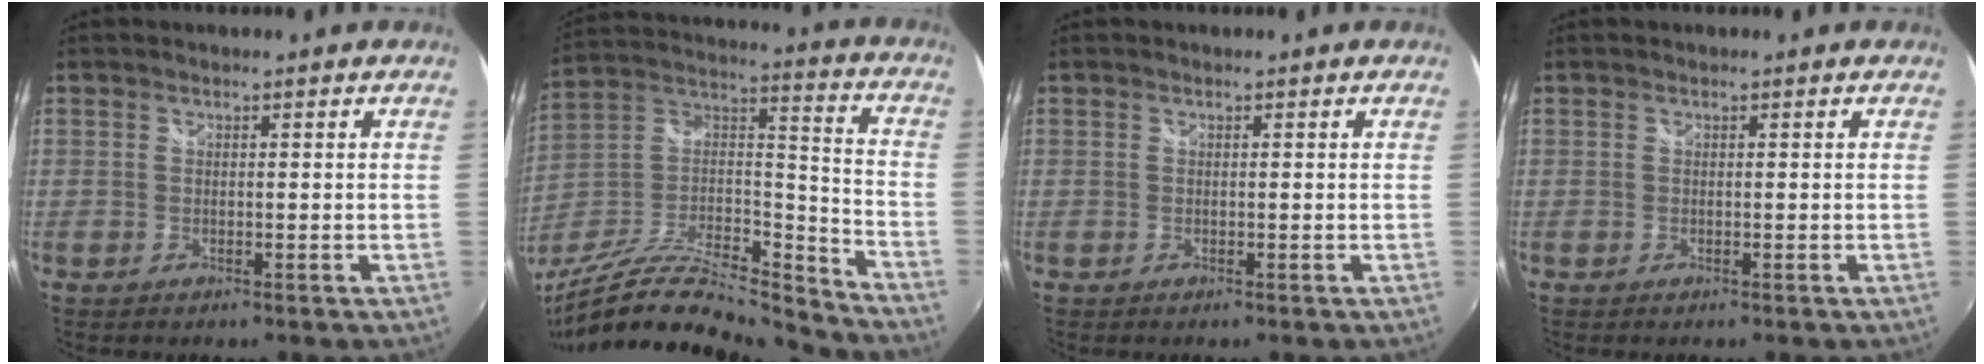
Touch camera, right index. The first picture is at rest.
{"total": 23.3, "force": [-20.3, 4.8, 10.4], "torque": [-0.195, -0.004, -0.357]}
{"total": 0.0}
{"total": 0.0}